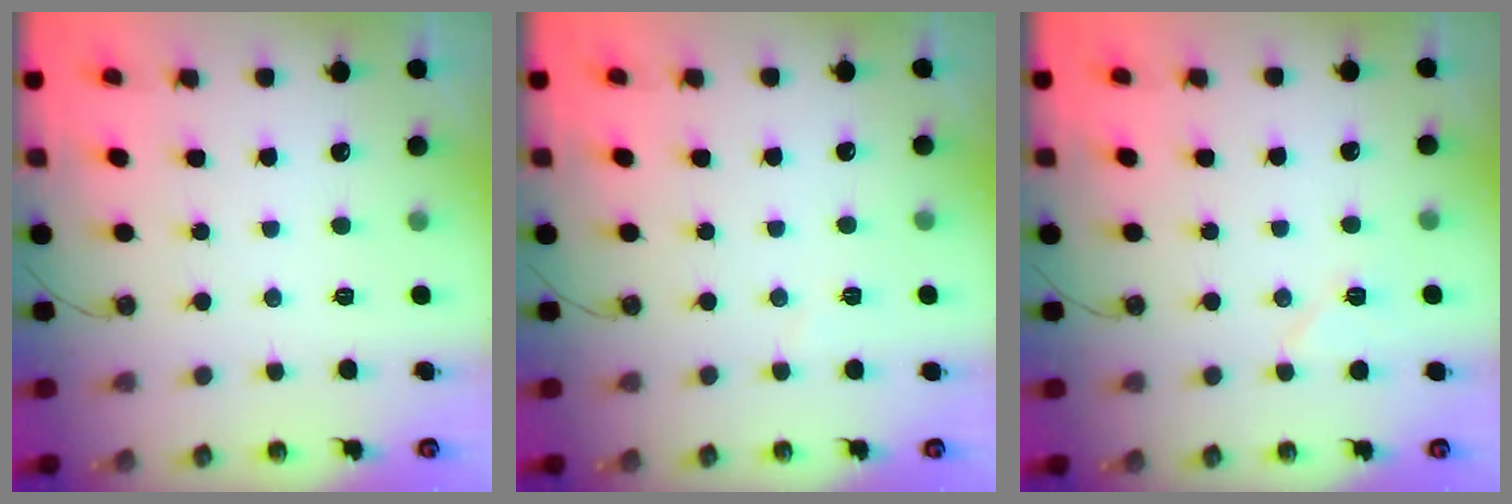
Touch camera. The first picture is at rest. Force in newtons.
{"total": 2.3, "press": 1.7, "slide": 1.6}
{"total": 6.3, "press": 6.0, "slide": 2.0}